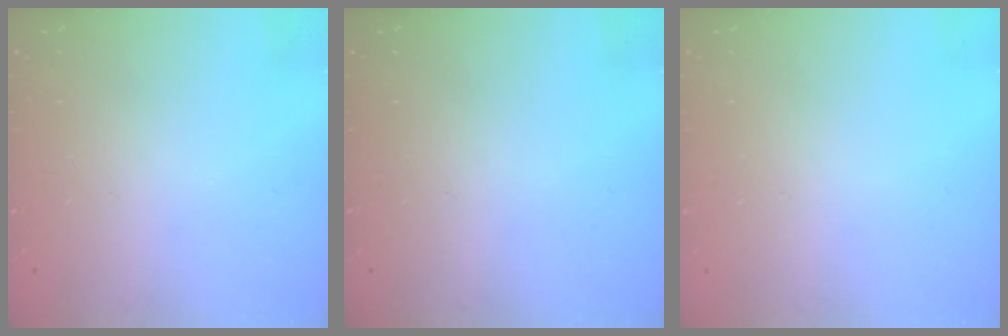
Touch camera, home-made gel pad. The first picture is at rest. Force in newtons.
{"total": 0.0}
{"total": 0.6, "press": 0.6, "slide": 0.2}